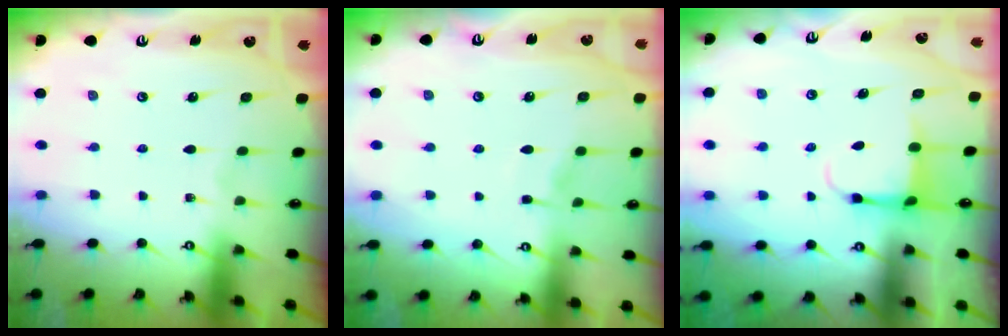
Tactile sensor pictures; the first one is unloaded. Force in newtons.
{"total": 3.9, "press": 3.9, "slide": 0.6}
{"total": 3.9, "press": 3.7, "slide": 1.2}